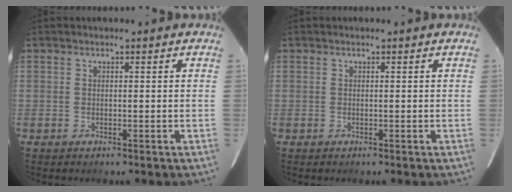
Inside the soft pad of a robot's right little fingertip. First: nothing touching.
{"total": 0.0}